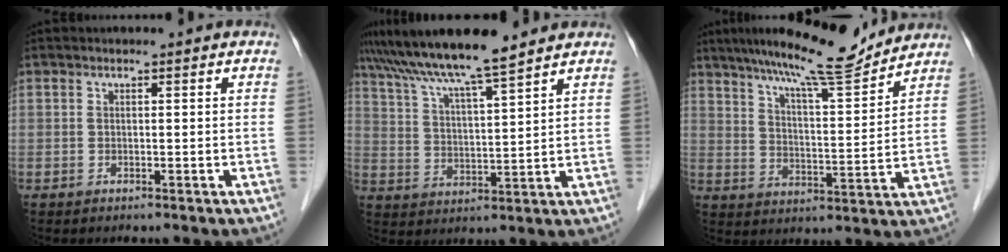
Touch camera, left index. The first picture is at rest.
{"total": 11.6, "force": [9.8, -0.5, 6.2], "torque": [-0.113, 0.019, 0.170]}
{"total": 13.8, "force": [12.2, 0.6, 6.3], "torque": [-0.108, 0.000, 0.192]}